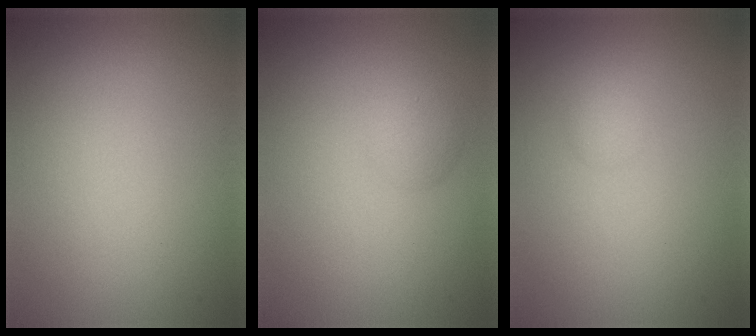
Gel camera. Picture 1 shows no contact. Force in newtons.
{"total": 1.6, "press": 1.5, "slide": 0.1}
{"total": 1.0, "press": 1.0, "slide": 0.0}